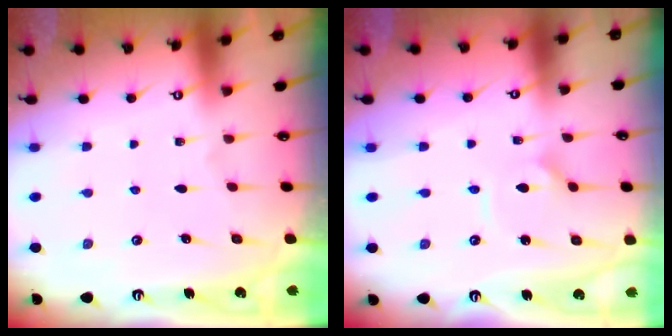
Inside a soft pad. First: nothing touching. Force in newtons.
{"total": 2.1, "press": 2.1, "slide": 0.6}